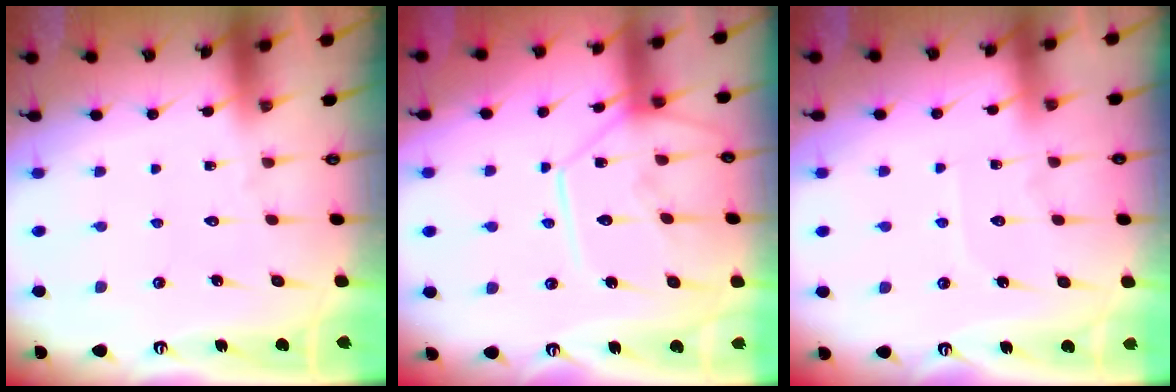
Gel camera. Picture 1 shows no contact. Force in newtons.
{"total": 12.4, "press": 12.3, "slide": 1.6}
{"total": 5.0, "press": 5.0, "slide": 0.6}